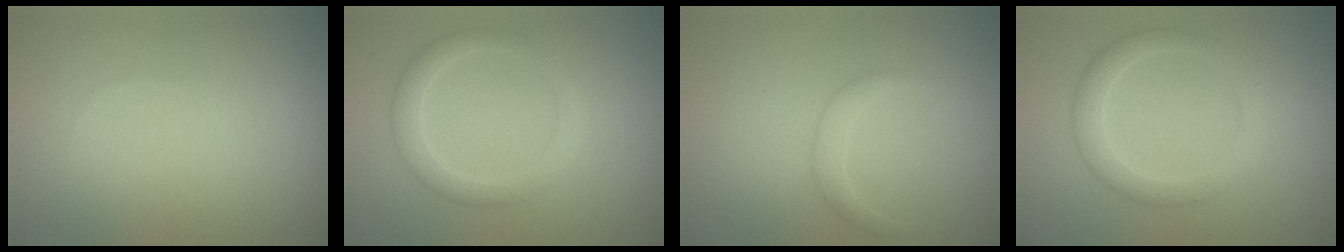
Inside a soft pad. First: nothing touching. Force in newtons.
{"total": 2.6, "press": 2.6, "slide": 0.2}
{"total": 1.2, "press": 1.2, "slide": 0.1}
{"total": 2.7, "press": 2.7, "slide": 0.2}